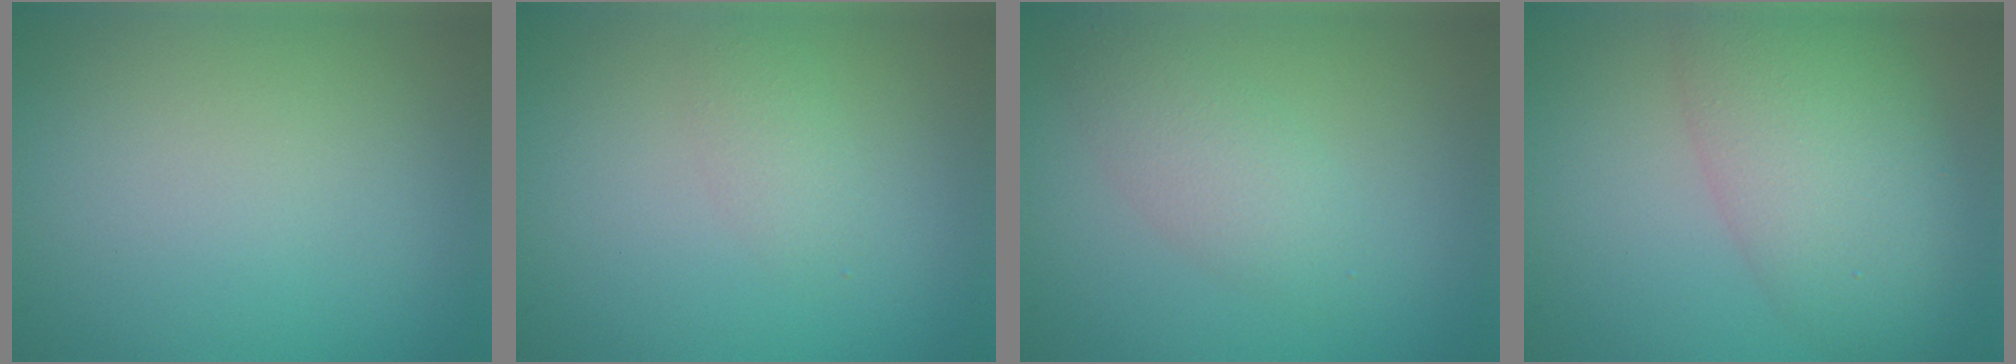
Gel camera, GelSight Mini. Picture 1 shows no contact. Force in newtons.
{"total": 1.5, "press": 1.5, "slide": 0.1}
{"total": 2.8, "press": 2.8, "slide": 0.2}
{"total": 7.7, "press": 7.7, "slide": 0.1}